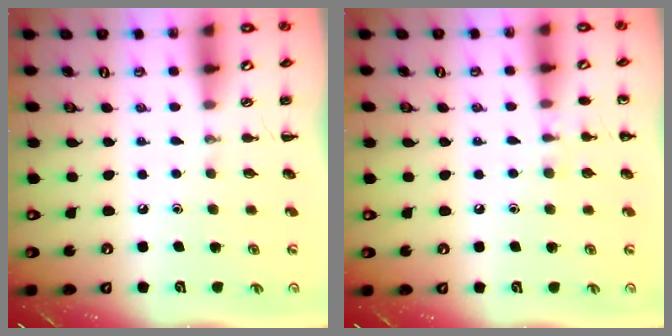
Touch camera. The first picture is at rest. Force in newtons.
{"total": 5.3, "press": 5.0, "slide": 1.7}